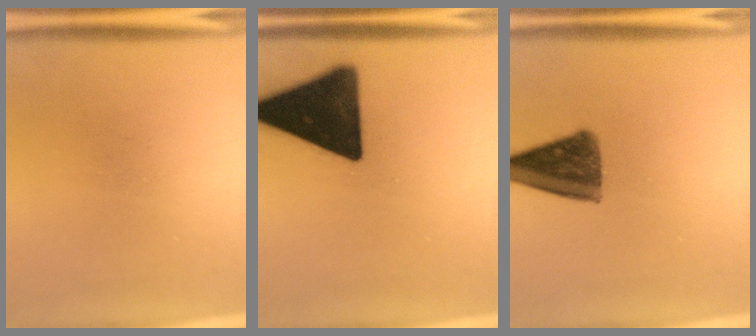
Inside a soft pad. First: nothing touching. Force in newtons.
{"total": 19.5}
{"total": 10.9}